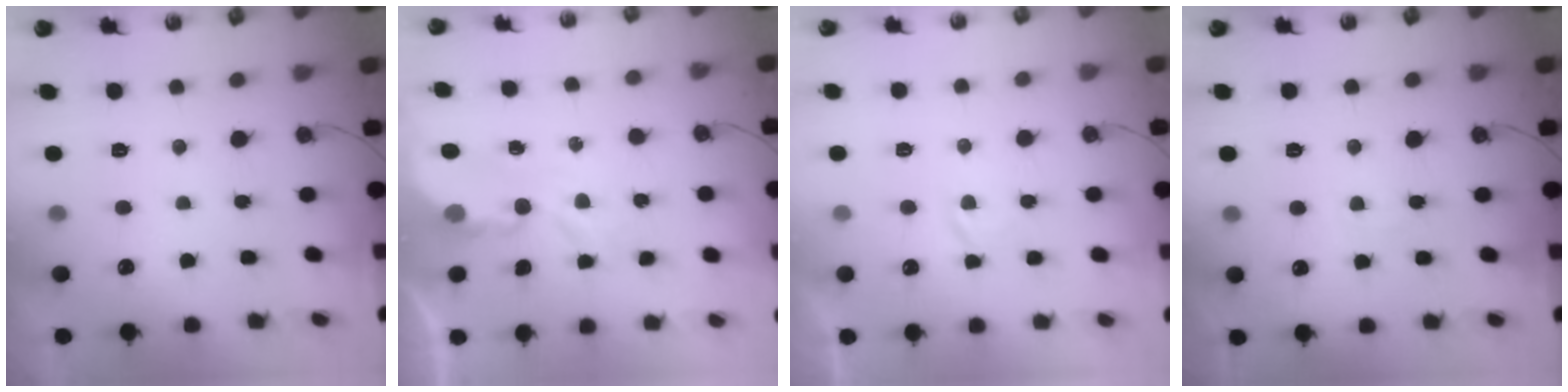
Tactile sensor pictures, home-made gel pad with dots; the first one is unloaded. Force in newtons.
{"total": 3.9, "press": 3.9, "slide": 0.1}
{"total": 2.8, "press": 2.8, "slide": 0.4}
{"total": 1.7, "press": 1.7, "slide": 0.3}